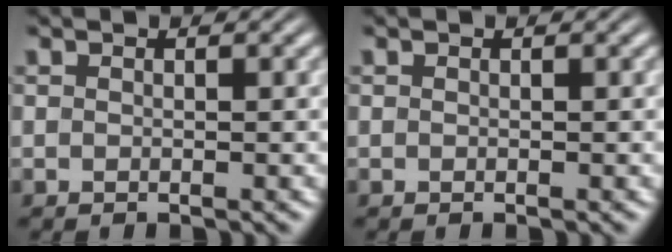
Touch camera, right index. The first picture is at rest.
{"total": 0.0}